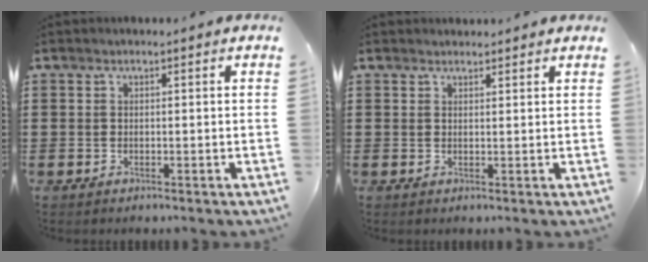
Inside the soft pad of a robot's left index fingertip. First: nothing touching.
{"total": 1.2, "force": [1.2, 0.2, 0.0], "torque": [-0.003, 0.000, 0.023]}